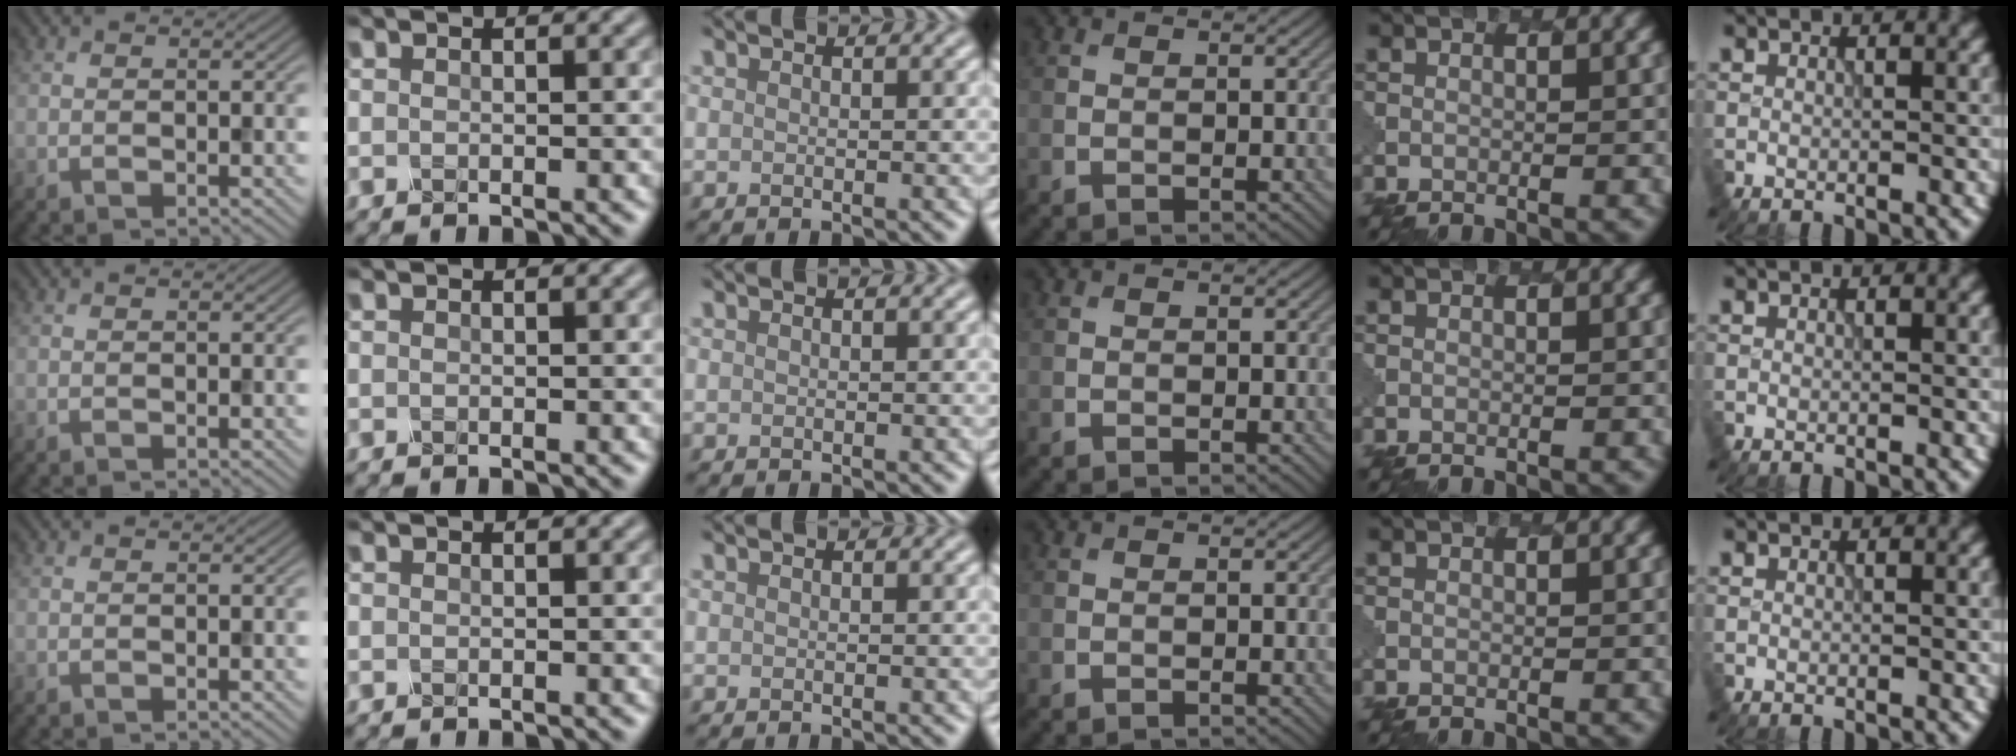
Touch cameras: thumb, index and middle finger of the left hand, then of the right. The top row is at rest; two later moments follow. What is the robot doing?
{"motion": "dispense", "object": "spray bottle"}